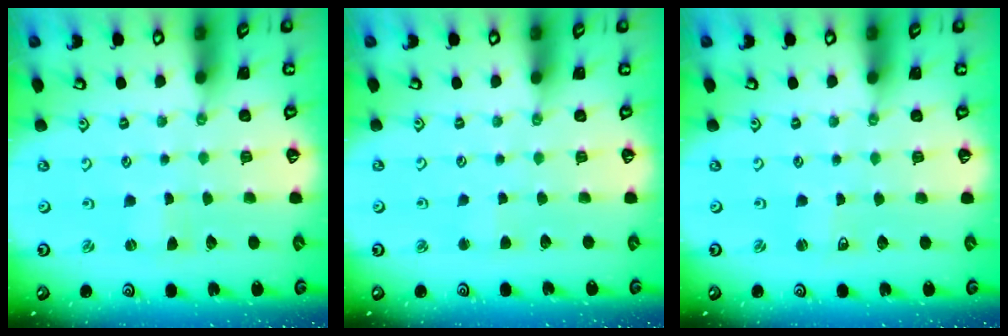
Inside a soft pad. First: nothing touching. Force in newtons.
{"total": 1.9, "press": 1.9, "slide": 0.3}
{"total": 1.2, "press": 1.2, "slide": 0.0}